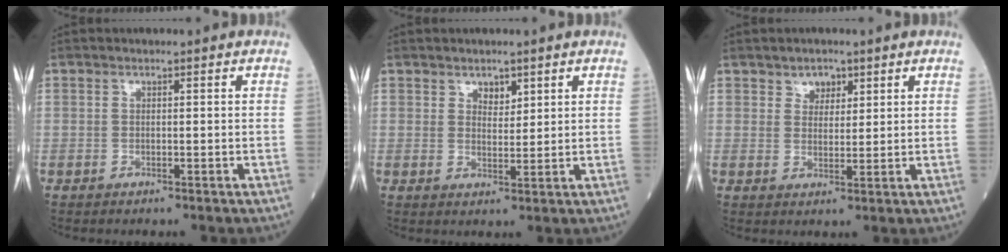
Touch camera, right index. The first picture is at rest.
{"total": 2.4, "force": [1.7, 1.3, 1.2], "torque": [-0.018, -0.002, 0.032]}
{"total": 2.9, "force": [1.9, 2.0, 1.1], "torque": [-0.015, 0.002, 0.034]}